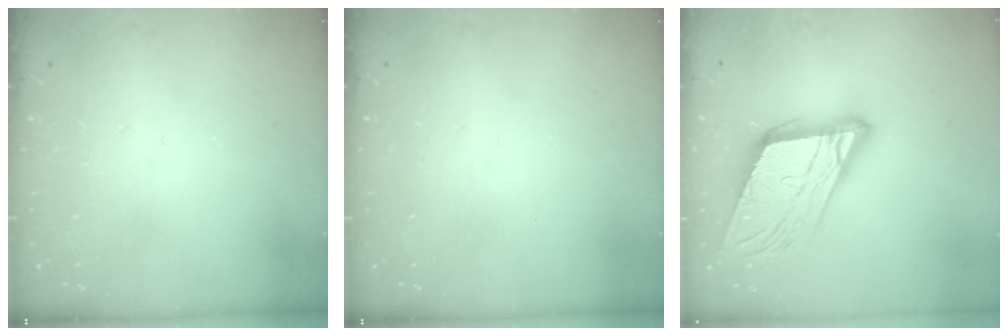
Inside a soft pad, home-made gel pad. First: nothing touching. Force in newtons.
{"total": 0.0}
{"total": 18.1, "press": 17.7, "slide": 3.6}